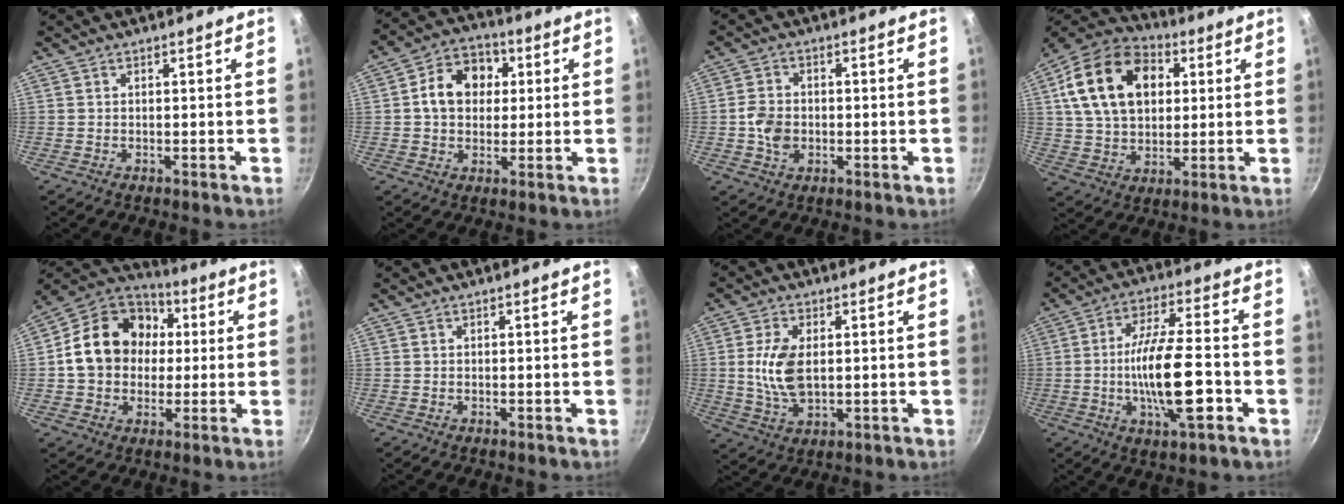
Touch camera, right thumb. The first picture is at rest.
{"total": 11.1, "force": [1.9, 8.8, 6.5], "torque": [-0.073, 0.018, 0.017]}
{"total": 5.7, "force": [-0.8, 4.4, 3.5], "torque": [-0.059, 0.010, -0.019]}
{"total": 20.8, "force": [5.4, 14.5, 13.9], "torque": [-0.224, 0.009, 0.087]}
{"total": 18.5, "force": [2.0, 15.0, 10.6], "torque": [-0.154, 0.032, 0.022]}
{"total": 0.0}
{"total": 9.1, "force": [0.9, 5.3, 7.4], "torque": [-0.141, -0.008, 0.020]}
{"total": 17.1, "force": [-4.1, 4.9, 15.9], "torque": [-0.284, 0.024, -0.081]}